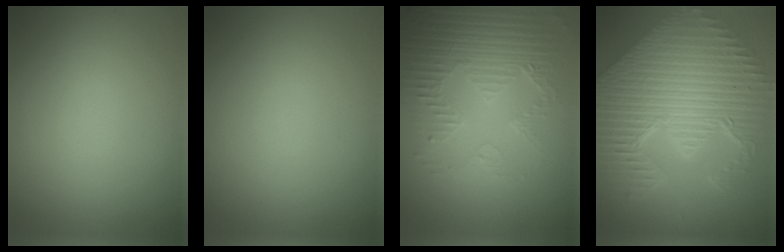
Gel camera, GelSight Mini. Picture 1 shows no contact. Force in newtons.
{"total": 0.0}
{"total": 5.2, "press": 3.3, "slide": 3.9}
{"total": 11.7, "press": 7.7, "slide": 8.8}